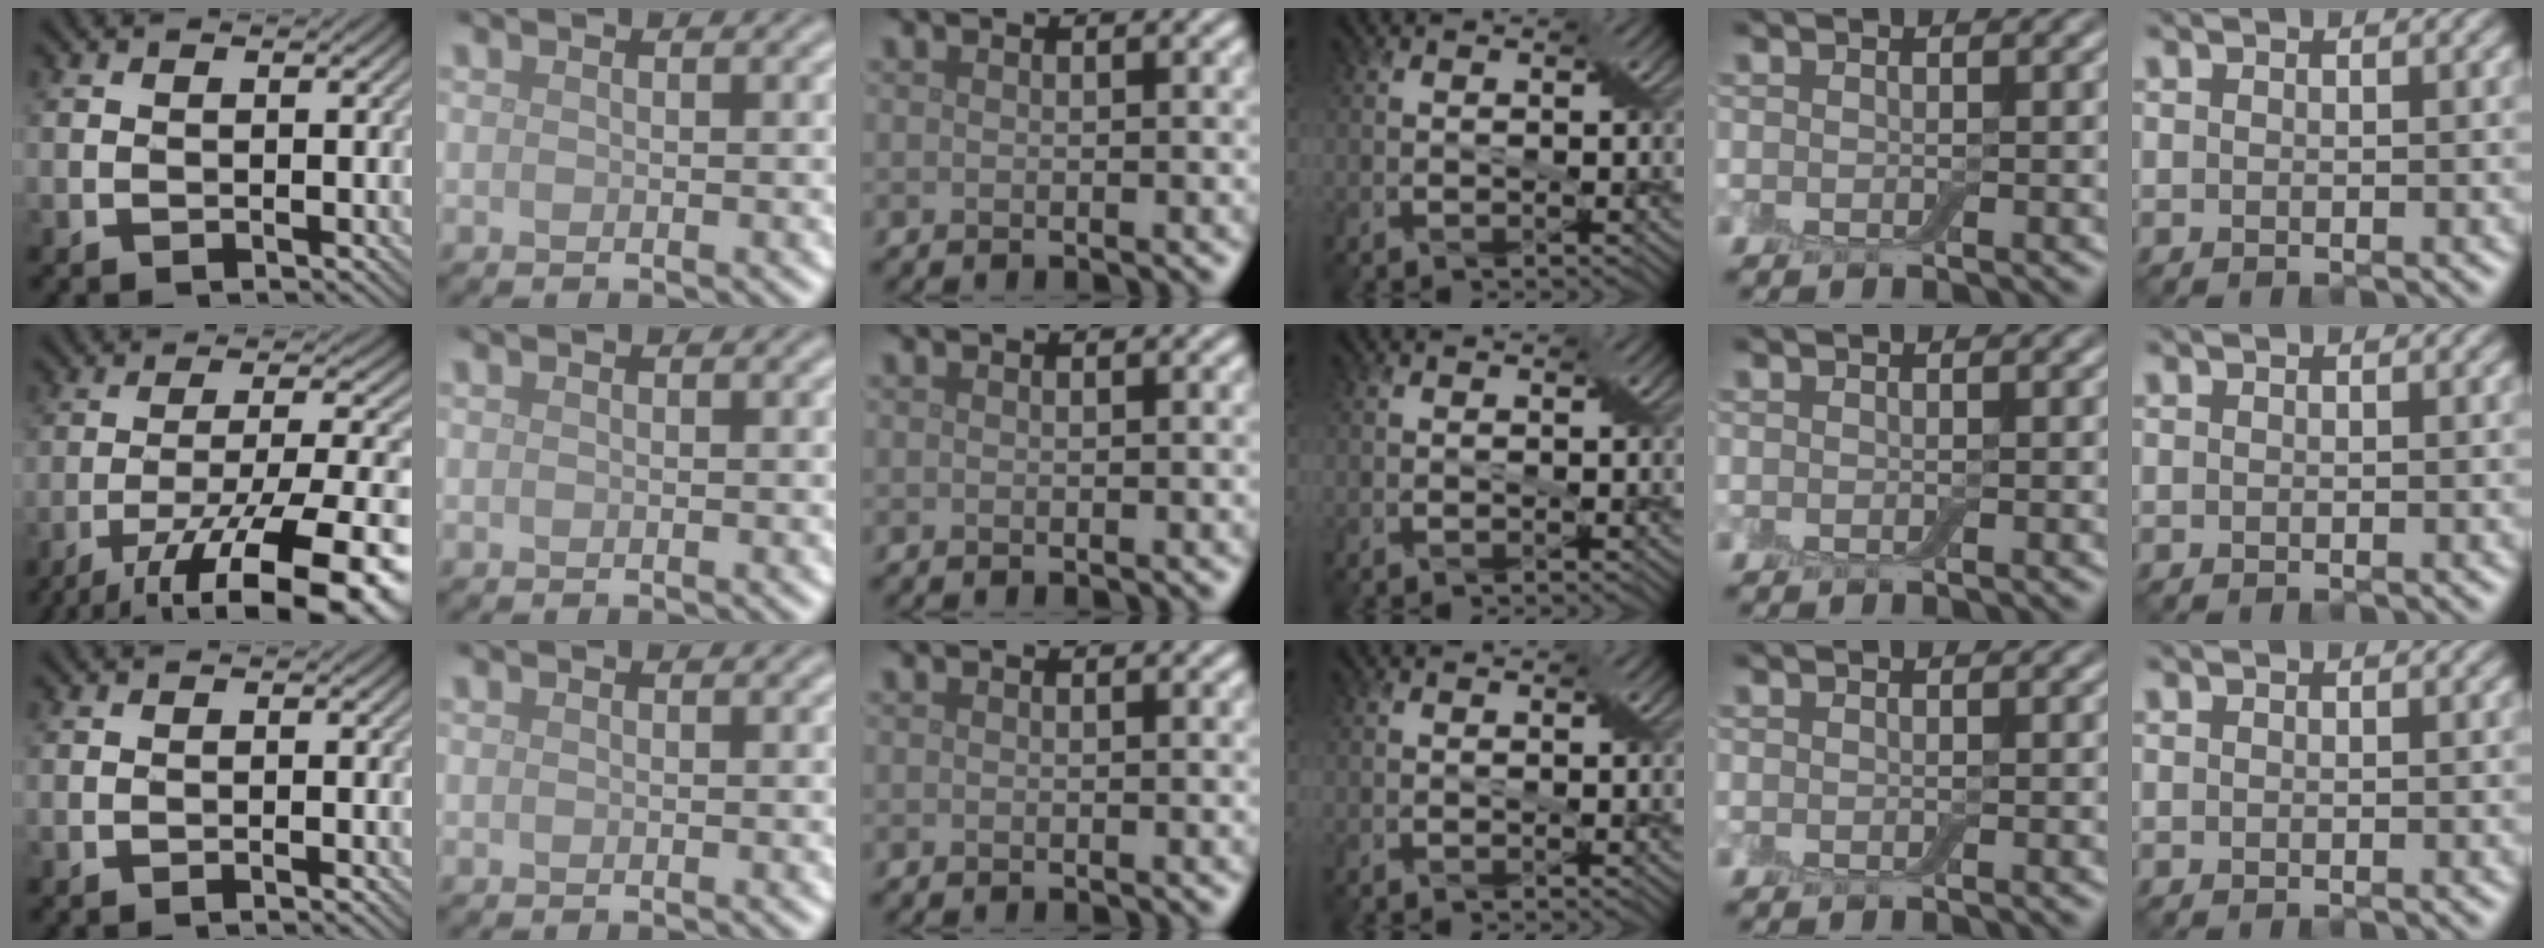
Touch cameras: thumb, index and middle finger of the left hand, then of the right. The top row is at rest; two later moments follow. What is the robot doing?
{"motion": "pour", "object": "bottle"}